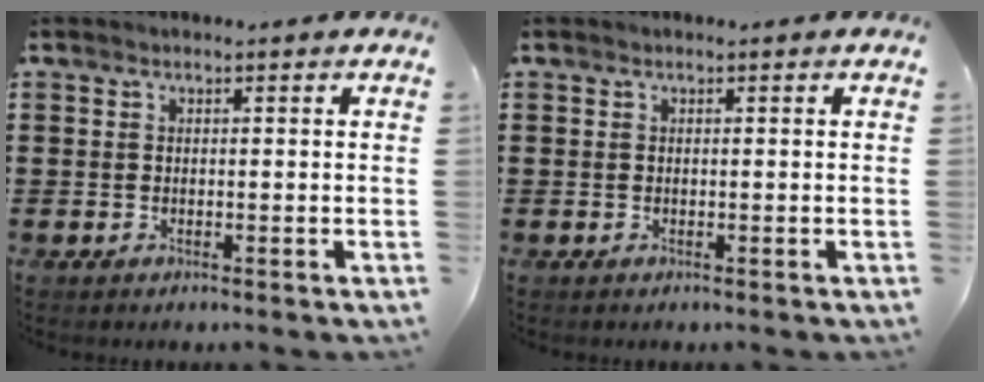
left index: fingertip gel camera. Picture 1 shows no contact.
{"total": 0.0}